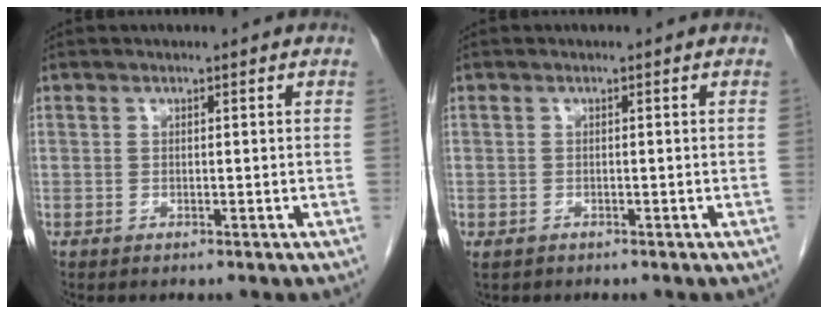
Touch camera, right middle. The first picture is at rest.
{"total": 0.9, "force": [-0.6, 0.7, 0.4], "torque": [-0.012, 0.000, -0.004]}